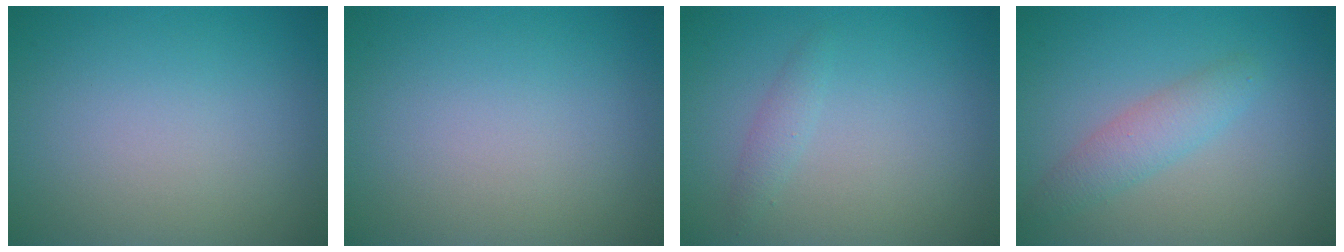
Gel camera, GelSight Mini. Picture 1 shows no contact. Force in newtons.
{"total": 0.0}
{"total": 1.1, "press": 1.1, "slide": 0.0}
{"total": 2.5, "press": 2.5, "slide": 0.0}